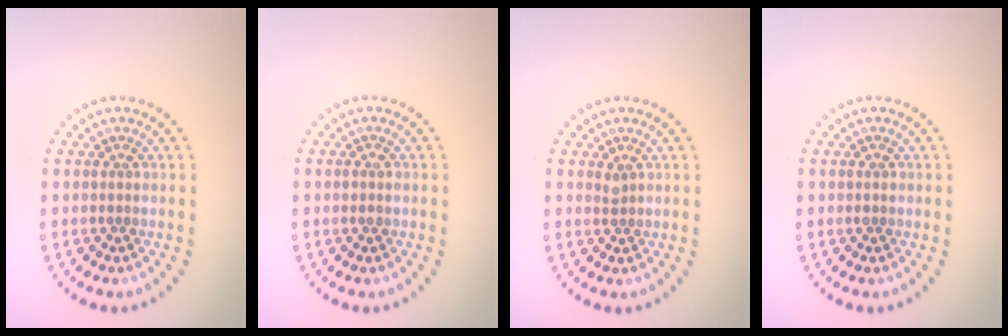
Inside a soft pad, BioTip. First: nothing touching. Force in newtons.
{"total": 0.8, "press": 0.8, "slide": 0.3}
{"total": 0.6, "press": 0.5, "slide": 0.4}
{"total": 0.7, "press": 0.7, "slide": 0.1}